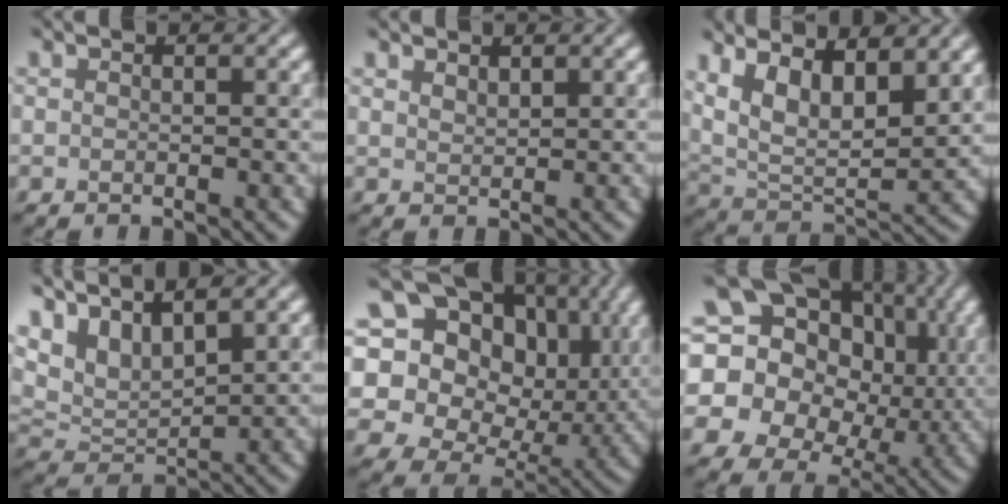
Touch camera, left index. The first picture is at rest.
{"total": 1.3, "force": [1.1, 0.4, 0.5], "torque": [-0.013, -0.001, 0.024]}
{"total": 13.1, "force": [6.3, 5.7, 10.0], "torque": [-0.186, 0.035, 0.098]}
{"total": 6.7, "force": [4.5, 2.5, 4.4], "torque": [-0.099, 0.009, 0.087]}
{"total": 18.7, "force": [7.1, 13.8, 10.4], "torque": [-0.253, 0.045, 0.125]}
{"total": 20.7, "force": [5.6, 17.1, 10.2], "torque": [-0.219, 0.021, 0.077]}